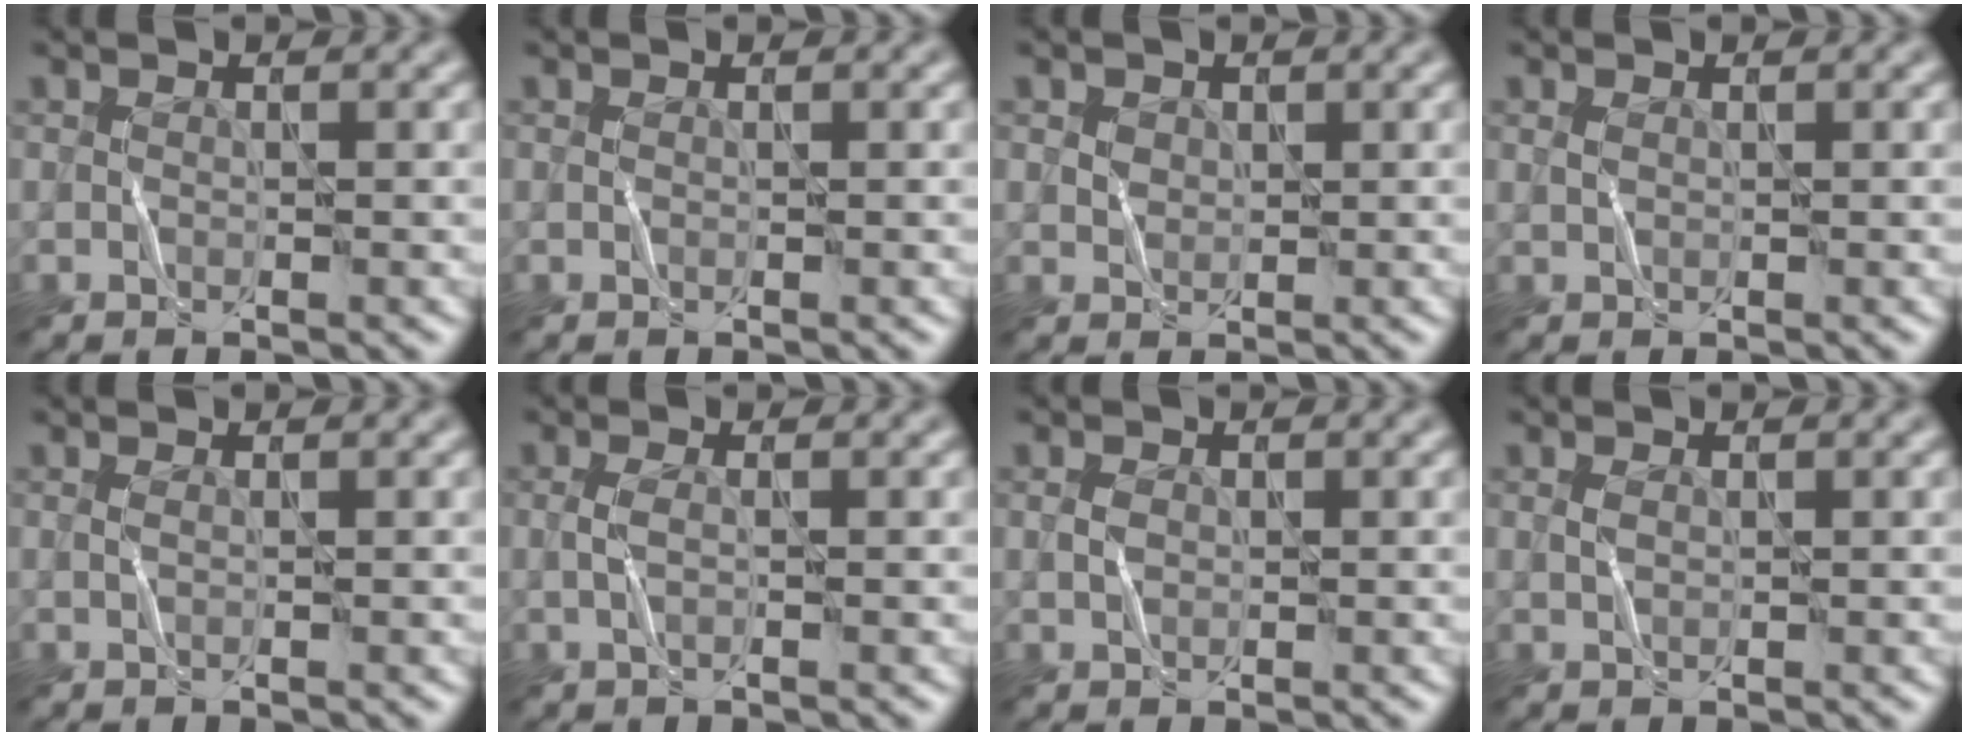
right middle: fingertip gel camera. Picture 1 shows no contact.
{"total": 0.0}
{"total": 0.5, "force": [0.2, 0.3, -0.3], "torque": [-0.009, 0.003, 0.016]}
{"total": 0.0}
{"total": 0.0}
{"total": 0.7, "force": [-0.3, -0.2, 0.6], "torque": [-0.036, 0.004, 0.004]}
{"total": 0.0}
{"total": 0.0}